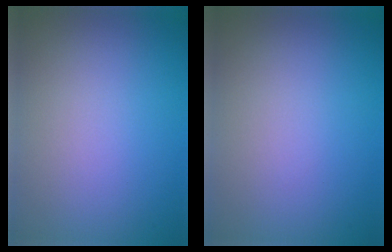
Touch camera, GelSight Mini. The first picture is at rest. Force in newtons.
{"total": 0.0}